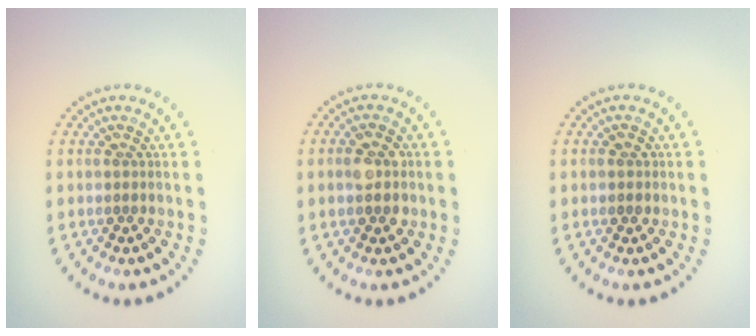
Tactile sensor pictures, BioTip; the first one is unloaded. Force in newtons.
{"total": 2.7, "press": 2.7, "slide": 0.1}
{"total": 0.7, "press": 0.7, "slide": 0.3}